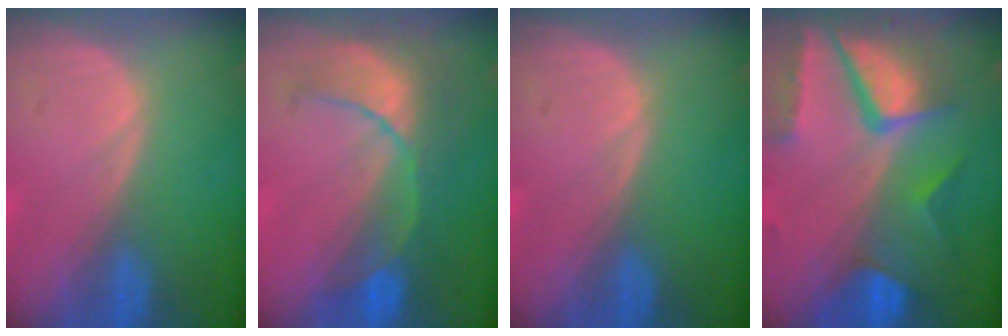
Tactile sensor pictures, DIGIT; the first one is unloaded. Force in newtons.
{"total": 8.1, "press": 7.9, "slide": 2.0}
{"total": 0.0}
{"total": 10.4, "press": 8.8, "slide": 5.6}